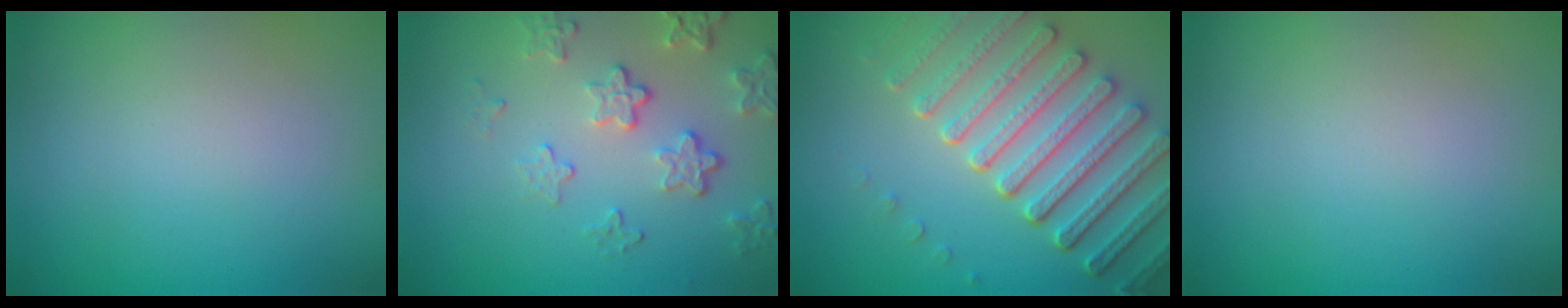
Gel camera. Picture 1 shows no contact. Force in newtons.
{"total": 4.1, "press": 3.2, "slide": 2.6}
{"total": 7.3, "press": 5.6, "slide": 4.8}
{"total": 0.0}